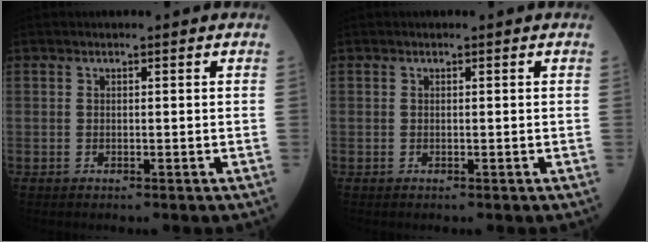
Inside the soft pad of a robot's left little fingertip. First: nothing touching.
{"total": 0.0}